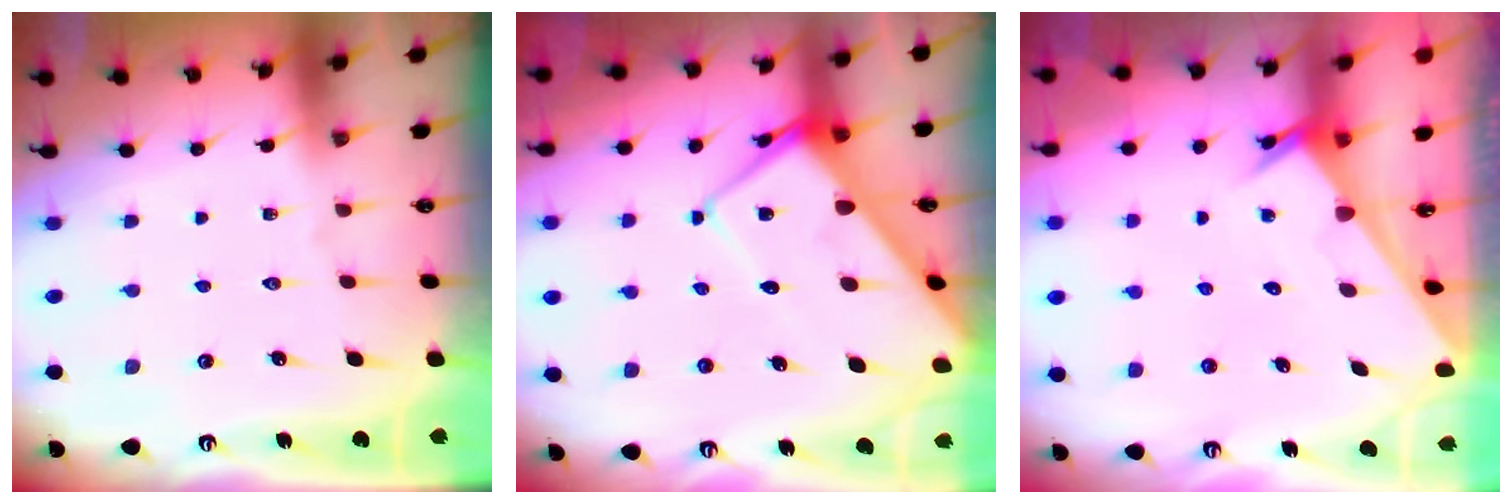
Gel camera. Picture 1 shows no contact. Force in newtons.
{"total": 10.6, "press": 10.6, "slide": 1.1}
{"total": 2.1, "press": 2.1, "slide": 0.2}